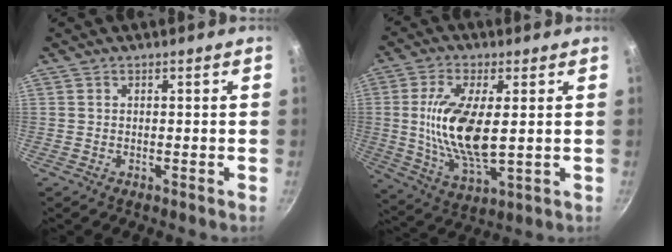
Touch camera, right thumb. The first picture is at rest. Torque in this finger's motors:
{"motor_torque": [2.53, 2.46, 1.97, -0.74, 0.24]}